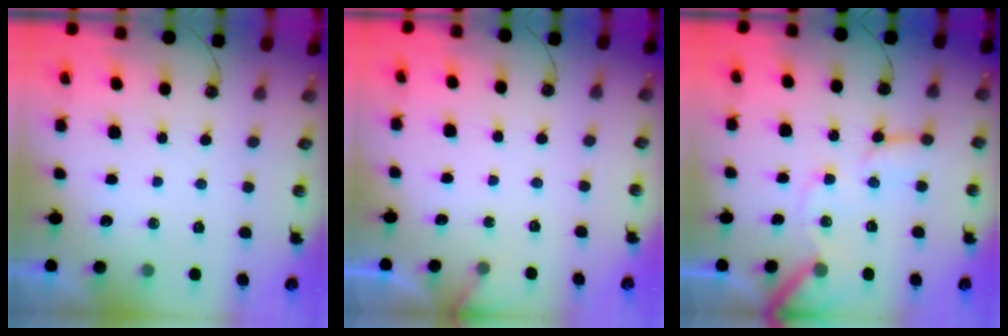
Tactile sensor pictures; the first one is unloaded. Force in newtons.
{"total": 2.5, "press": 2.5, "slide": 0.3}
{"total": 11.1, "press": 11.0, "slide": 1.7}